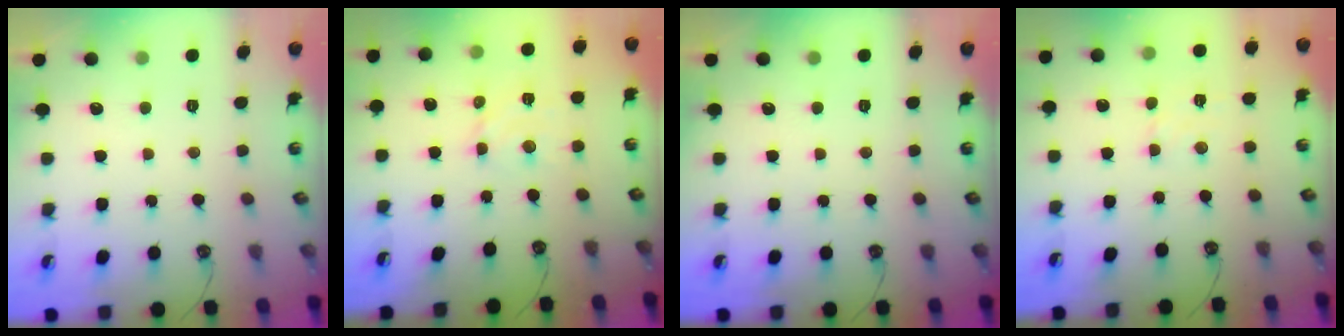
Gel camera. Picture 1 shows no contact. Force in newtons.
{"total": 4.5, "press": 4.4, "slide": 1.0}
{"total": 0.0}
{"total": 2.9, "press": 2.9, "slide": 0.3}